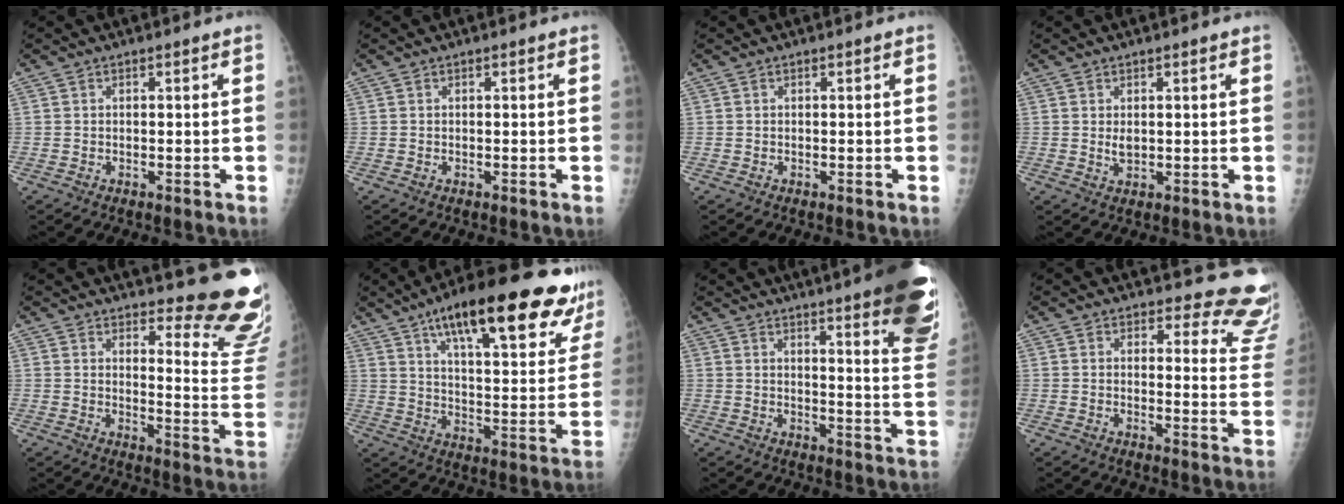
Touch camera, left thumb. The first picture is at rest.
{"total": 0.0}
{"total": 0.0}
{"total": 1.9, "force": [0.6, 1.1, 1.4], "torque": [-0.020, -0.006, 0.011]}
{"total": 15.5, "force": [13.7, 2.9, 6.6], "torque": [-0.044, -0.151, 0.152]}
{"total": 26.9, "force": [17.0, 7.8, 19.3], "torque": [-0.245, -0.036, 0.246]}
{"total": 21.3, "force": [13.9, 3.3, 15.8], "torque": [-0.173, -0.066, 0.163]}
{"total": 13.1, "force": [12.5, 3.7, 1.5], "torque": [0.038, -0.125, 0.102]}